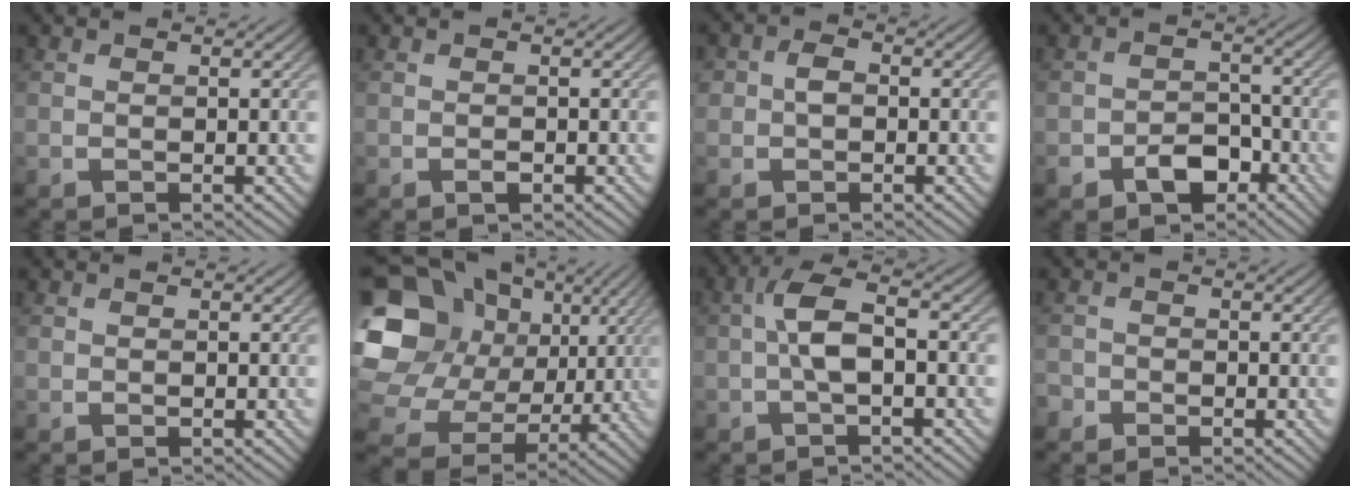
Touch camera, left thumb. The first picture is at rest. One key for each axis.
{"total": 0.8, "fx": -0.5, "fy": 0.4, "fz": 0.5, "tx": -0.007, "ty": -0.003, "tz": -0.008}
{"total": 2.7, "fx": -0.2, "fy": 2.2, "fz": 1.5, "tx": -0.029, "ty": 0.003, "tz": -0.012}
{"total": 5.3, "fx": -3.2, "fy": 3.3, "fz": 2.7, "tx": -0.047, "ty": -0.005, "tz": -0.064}
{"total": 0.0}
{"total": 20.5, "fx": 4.3, "fy": 17.2, "fz": 10.1, "tx": -0.265, "ty": 0.010, "tz": 0.079}
{"total": 5.1, "fx": -0.8, "fy": 1.6, "fz": 4.7, "tx": -0.102, "ty": 0.013, "tz": -0.022}
{"total": 1.4, "fx": -1.1, "fy": 0.8, "fz": 0.1, "tx": 0.001, "ty": 0.000, "tz": -0.025}